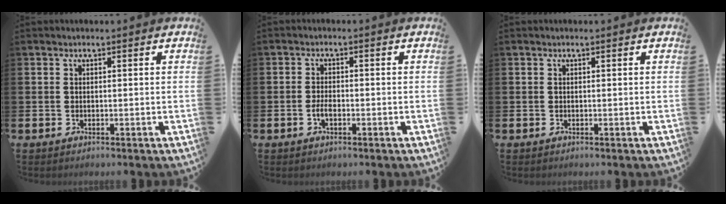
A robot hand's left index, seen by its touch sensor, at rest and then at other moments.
{"total": 2.0, "force": [-0.7, 0.9, 1.6], "torque": [-0.025, -0.001, -0.015]}
{"total": 0.0}